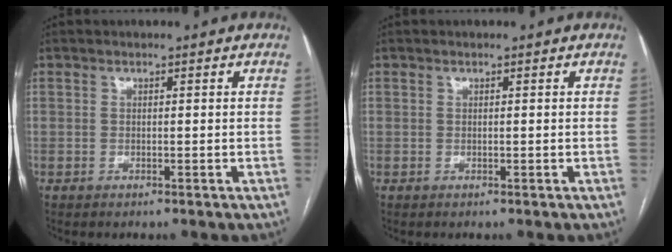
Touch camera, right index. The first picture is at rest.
{"total": 0.0}